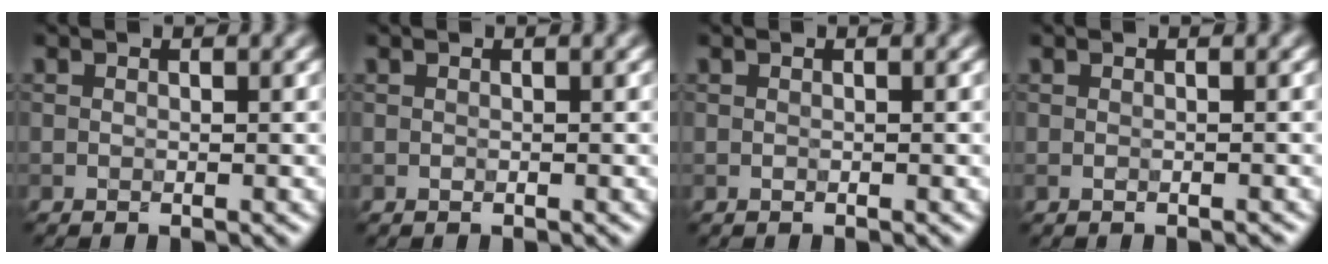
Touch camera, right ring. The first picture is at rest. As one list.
[{"total": 0.0}, {"total": 0.0}, {"total": 0.7, "force": [-0.4, 0.4, 0.4], "torque": [-0.007, 0.001, -0.008]}]